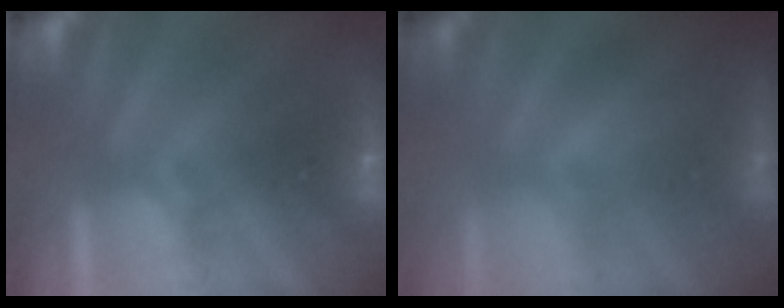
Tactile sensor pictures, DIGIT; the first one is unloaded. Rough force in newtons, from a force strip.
{"total": 3.2}